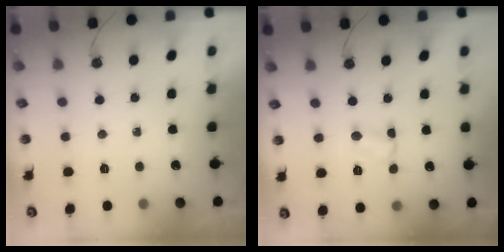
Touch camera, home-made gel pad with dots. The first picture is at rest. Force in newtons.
{"total": 3.3, "press": 3.3, "slide": 0.5}